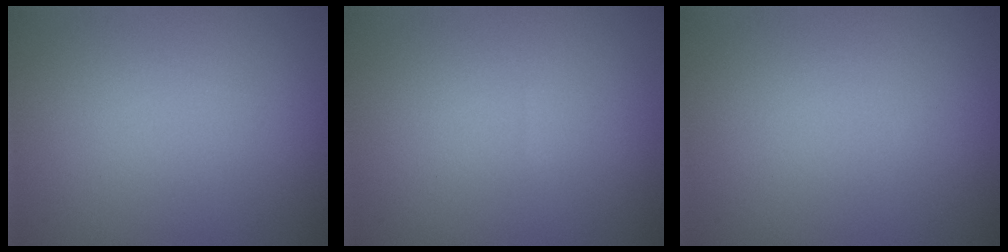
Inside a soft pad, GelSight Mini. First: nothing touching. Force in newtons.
{"total": 0.0}
{"total": 0.0}